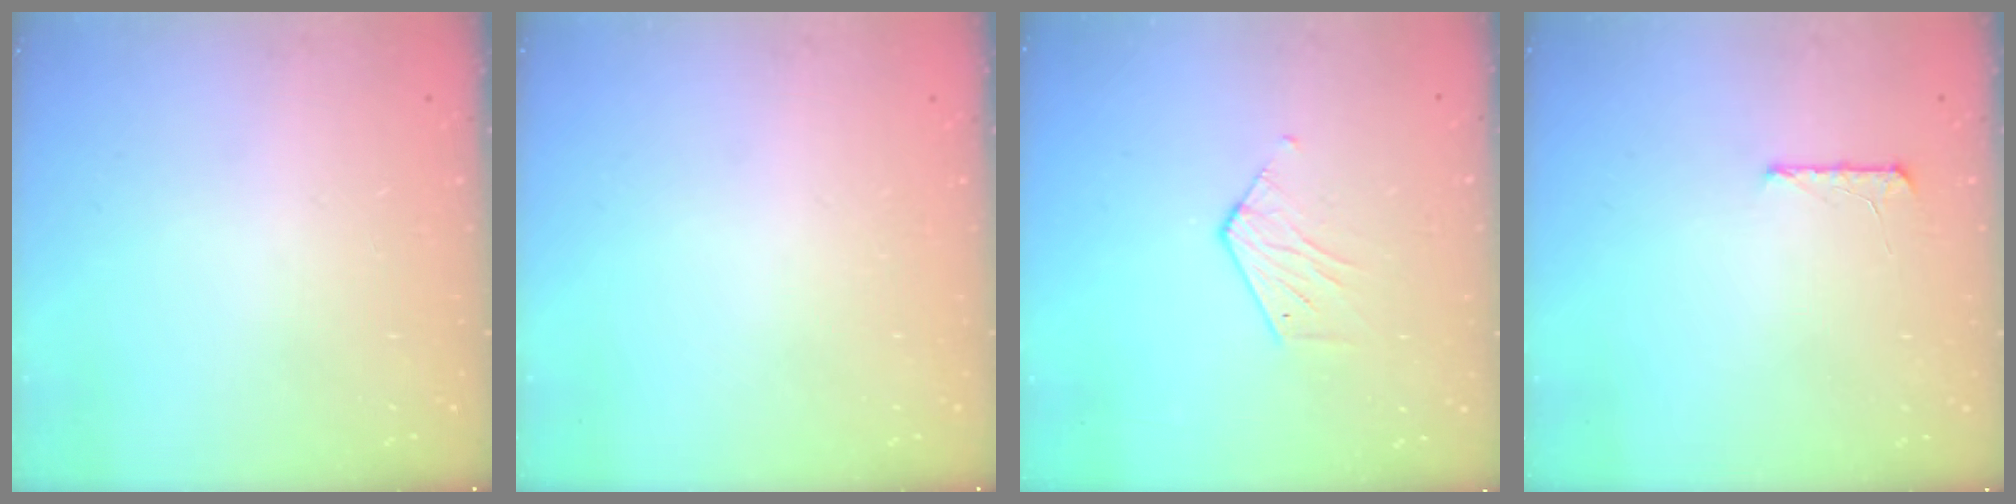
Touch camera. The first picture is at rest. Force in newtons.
{"total": 0.0}
{"total": 5.3, "press": 5.3, "slide": 0.3}
{"total": 5.2, "press": 5.1, "slide": 0.5}